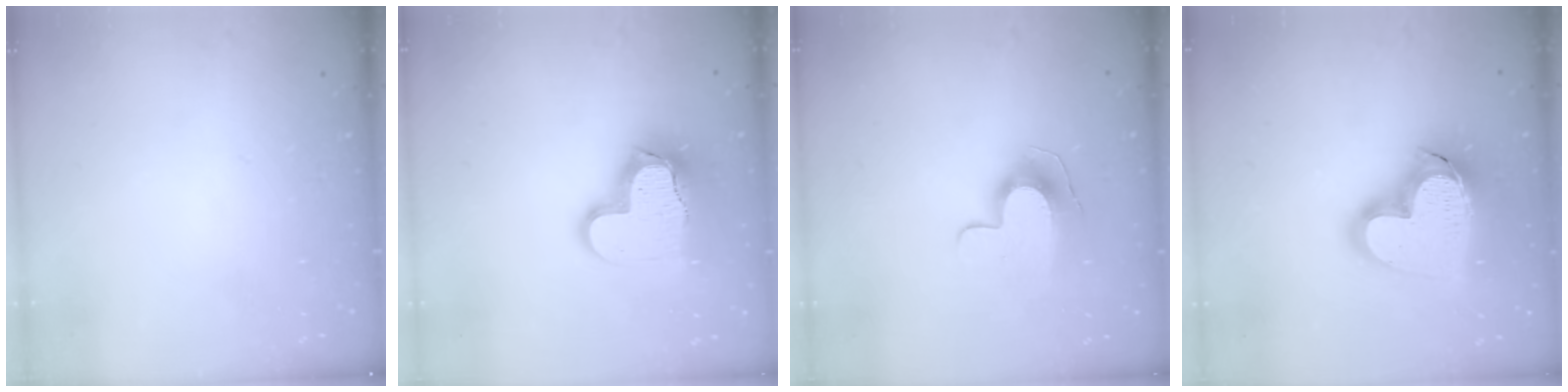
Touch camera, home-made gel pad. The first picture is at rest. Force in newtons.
{"total": 15.5, "press": 15.4, "slide": 1.8}
{"total": 9.6, "press": 9.6, "slide": 0.3}
{"total": 23.0, "press": 22.9, "slide": 2.3}